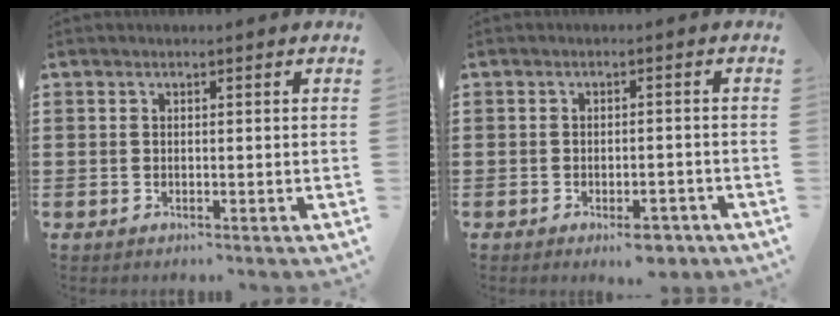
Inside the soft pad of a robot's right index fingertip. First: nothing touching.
{"total": 3.1, "force": [-2.4, 1.0, 1.8], "torque": [-0.028, 0.007, -0.043]}